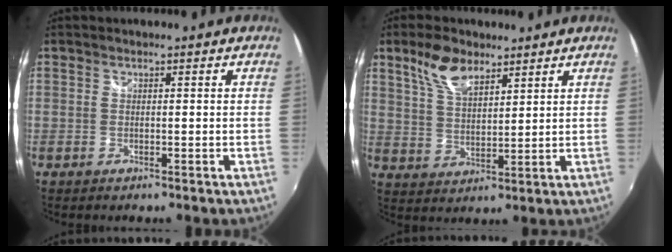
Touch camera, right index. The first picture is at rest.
{"total": 8.0, "force": [5.3, 3.7, 4.7], "torque": [-0.089, 0.011, 0.105]}